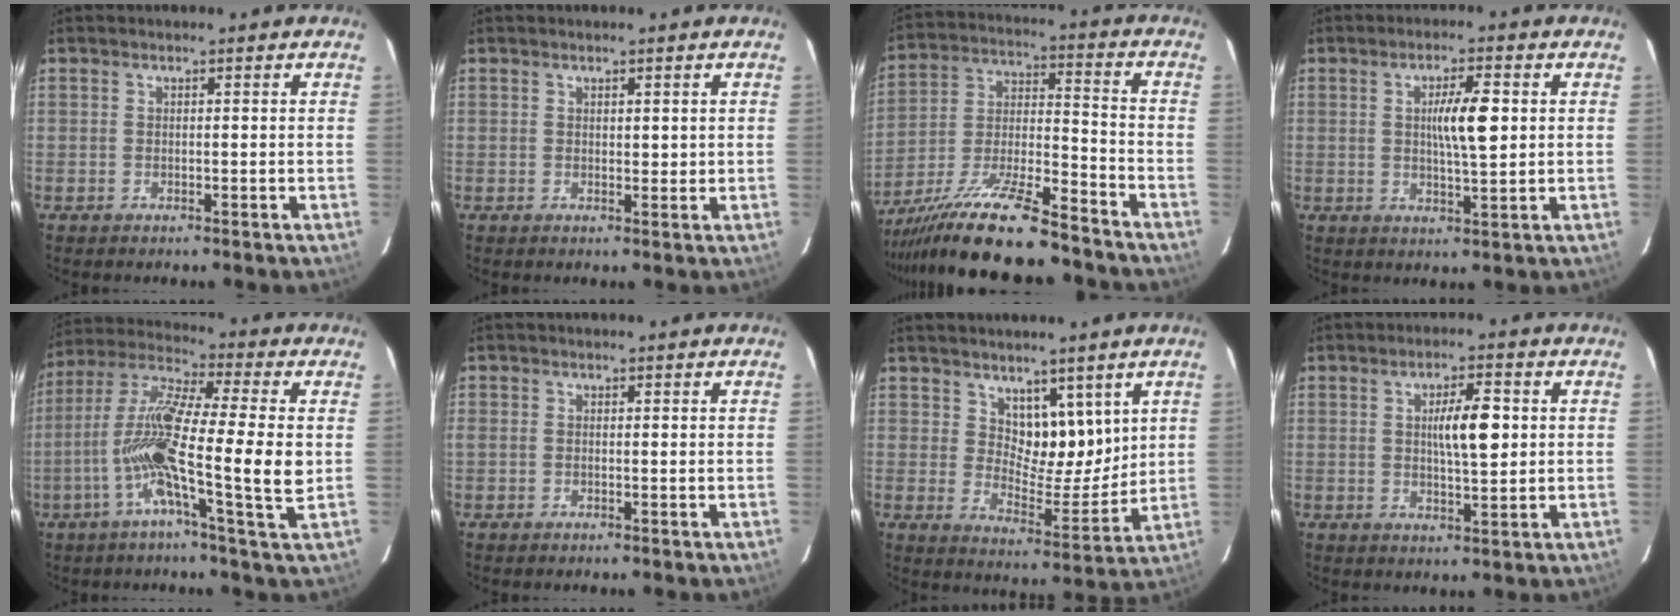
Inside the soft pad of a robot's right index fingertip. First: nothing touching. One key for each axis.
{"total": 1.3, "fx": 0.5, "fy": 0.7, "fz": 1.0, "tx": -0.013, "ty": -0.002, "tz": 0.010}
{"total": 18.7, "fx": -15.3, "fy": 1.9, "fz": 10.5, "tx": -0.210, "ty": -0.018, "tz": -0.273}
{"total": 6.3, "fx": 1.0, "fy": 0.8, "fz": 6.2, "tx": -0.105, "ty": 0.003, "tz": 0.019}
{"total": 16.0, "fx": -2.3, "fy": 0.3, "fz": 15.8, "tx": -0.302, "ty": 0.001, "tz": -0.057}
{"total": 0.6, "fx": -0.1, "fy": 0.4, "fz": 0.5, "tx": -0.017, "ty": 0.004, "tz": 0.002}
{"total": 7.6, "fx": 4.3, "fy": 4.2, "fz": 4.7, "tx": -0.065, "ty": -0.009, "tz": 0.082}
{"total": 6.3, "fx": 1.0, "fy": 1.3, "fz": 6.1, "tx": -0.102, "ty": 0.006, "tz": 0.020}